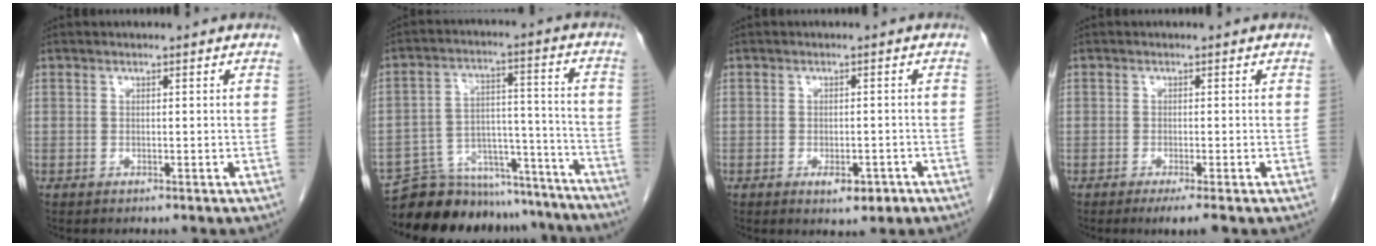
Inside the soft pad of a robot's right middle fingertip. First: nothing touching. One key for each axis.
{"total": 19.6, "fx": -18.3, "fy": 5.8, "fz": 4.0, "tx": -0.068, "ty": 0.033, "tz": -0.260}
{"total": 3.2, "fx": -1.6, "fy": 1.4, "fz": 2.4, "tx": -0.032, "ty": 0.001, "tz": -0.014}
{"total": 2.5, "fx": -1.6, "fy": 0.1, "fz": 1.9, "tx": -0.027, "ty": -0.007, "tz": -0.027}